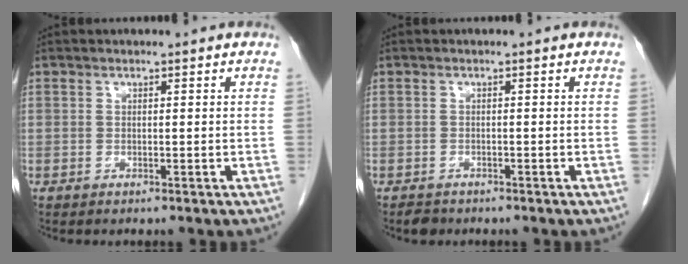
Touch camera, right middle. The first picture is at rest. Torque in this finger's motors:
{"motor_torque": [-0.10, 0.16, 0.02, 0.00]}